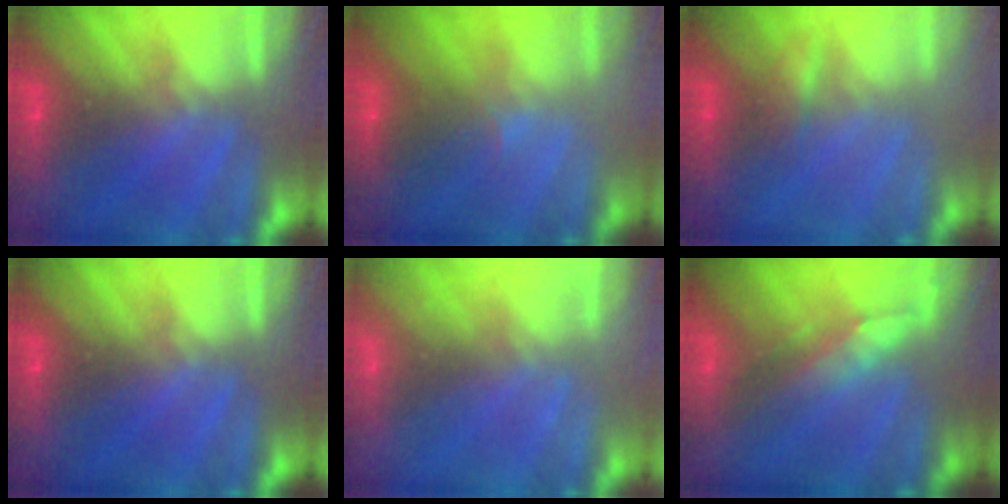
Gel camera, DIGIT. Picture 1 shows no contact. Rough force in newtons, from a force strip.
{"total": 2.0}
{"total": 2.2}
{"total": 0.0}
{"total": 2.2}
{"total": 2.8}